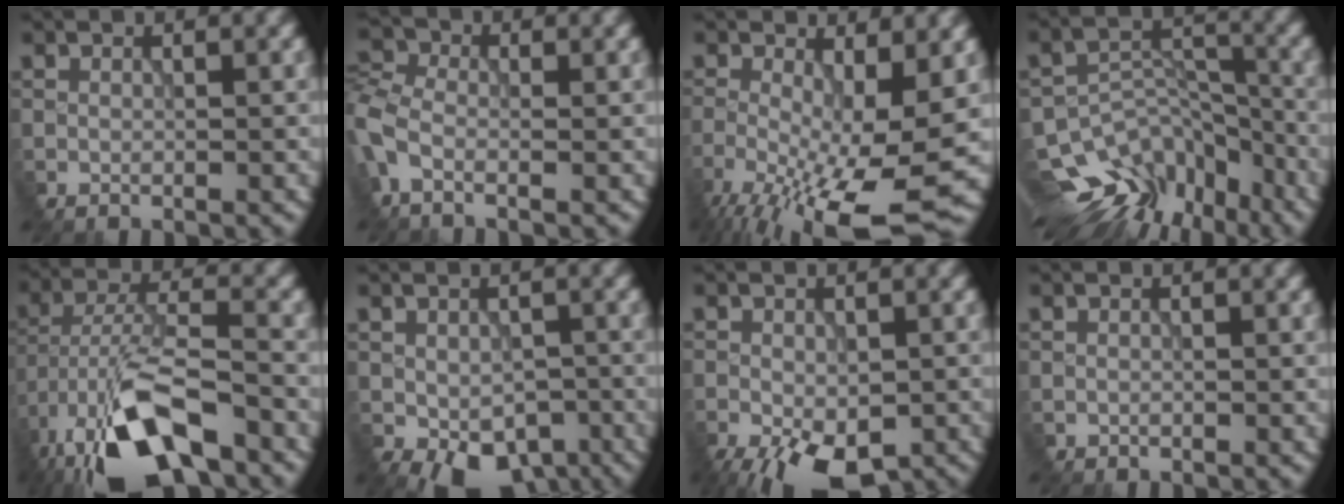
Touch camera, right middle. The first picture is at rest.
{"total": 3.1, "force": [-1.5, 1.8, 2.0], "torque": [-0.056, -0.002, -0.050]}
{"total": 12.0, "force": [-4.7, 3.7, 10.4], "torque": [-0.188, -0.021, -0.076]}
{"total": 11.0, "force": [-8.4, 6.3, 3.4], "torque": [-0.044, 0.008, -0.115]}
{"total": 12.3, "force": [-7.5, 4.8, 8.4], "torque": [-0.162, -0.009, -0.140]}
{"total": 6.8, "force": [-3.6, 4.0, 4.1], "torque": [-0.068, -0.027, -0.039]}
{"total": 8.8, "force": [-5.5, 3.9, 5.7], "torque": [-0.104, -0.027, -0.080]}
{"total": 0.6, "force": [-0.1, 0.0, -0.6], "torque": [0.013, -0.002, -0.003]}